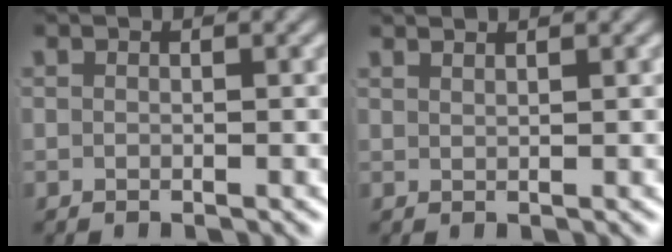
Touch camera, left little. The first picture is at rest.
{"total": 1.7, "force": [1.6, -0.4, 0.4], "torque": [-0.001, 0.000, 0.032]}